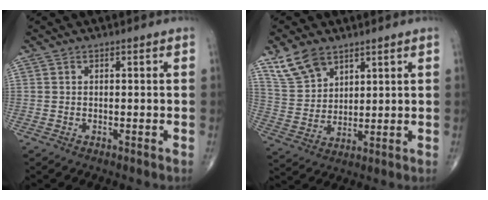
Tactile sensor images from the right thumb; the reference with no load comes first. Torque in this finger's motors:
{"motor_torque": [0.12, 0.88, 0.04, 0.01, 0.01]}